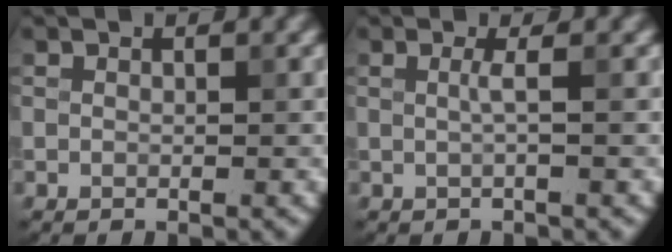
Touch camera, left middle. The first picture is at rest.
{"total": 0.8, "force": [-0.1, -0.3, 0.8], "torque": [-0.019, 0.004, 0.001]}